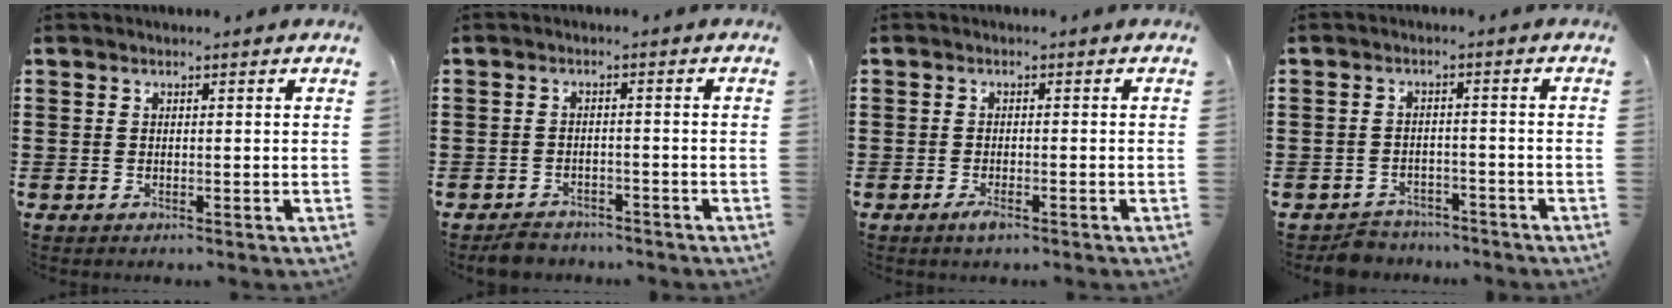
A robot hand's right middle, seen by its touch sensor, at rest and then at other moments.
{"total": 2.3, "force": [-2.2, 0.7, 0.1], "torque": [-0.008, 0.002, -0.047]}
{"total": 1.9, "force": [-1.2, 0.6, 1.4], "torque": [-0.032, -0.004, -0.025]}
{"total": 3.2, "force": [-3.1, 0.7, -0.1], "torque": [-0.006, 0.002, -0.067]}